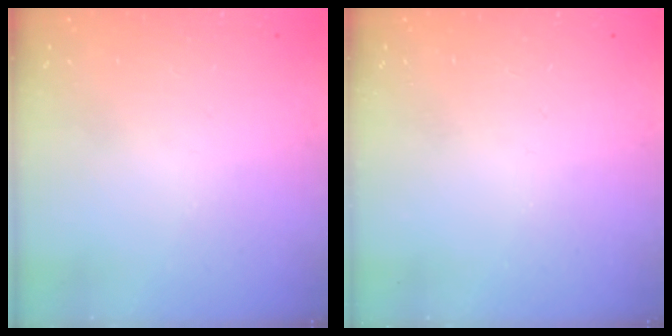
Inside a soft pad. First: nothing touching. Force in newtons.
{"total": 0.0}